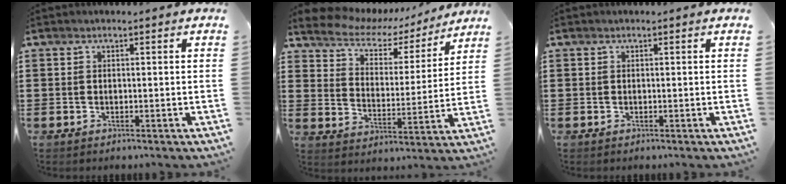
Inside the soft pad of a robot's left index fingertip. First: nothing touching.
{"total": 5.4, "force": [4.9, 1.9, 1.4], "torque": [-0.056, -0.031, 0.079]}
{"total": 0.0}